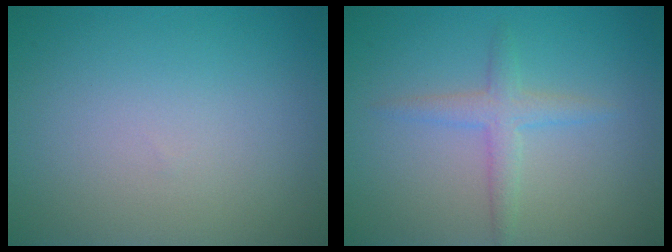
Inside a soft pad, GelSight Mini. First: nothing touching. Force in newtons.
{"total": 2.0, "press": 2.0, "slide": 0.1}